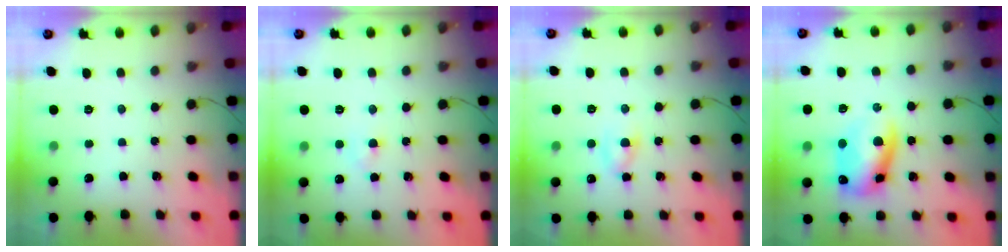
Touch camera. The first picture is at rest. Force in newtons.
{"total": 2.9, "press": 2.7, "slide": 1.1}
{"total": 2.7, "press": 2.4, "slide": 1.2}
{"total": 10.9, "press": 10.7, "slide": 2.3}